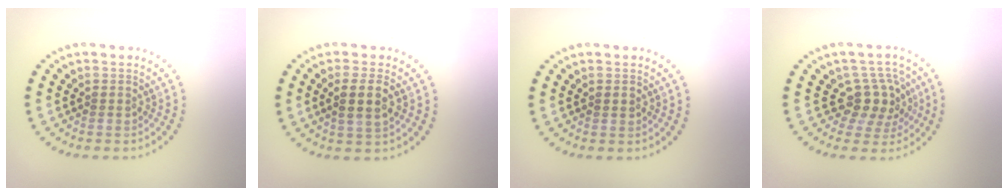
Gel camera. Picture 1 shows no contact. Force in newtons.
{"total": 2.8, "press": 2.7, "slide": 0.9}
{"total": 0.7, "press": 0.7, "slide": 0.1}
{"total": 3.6, "press": 3.0, "slide": 2.0}